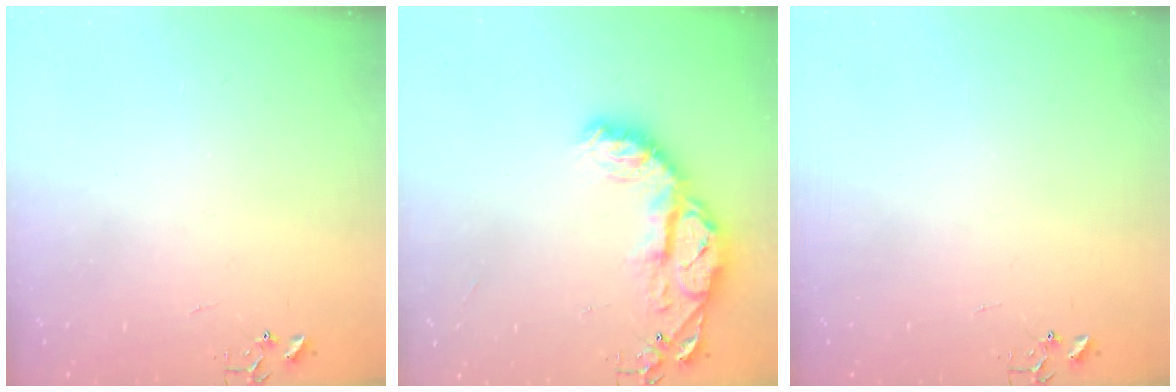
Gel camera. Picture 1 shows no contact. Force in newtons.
{"total": 14.9, "press": 14.8, "slide": 1.5}
{"total": 0.0}